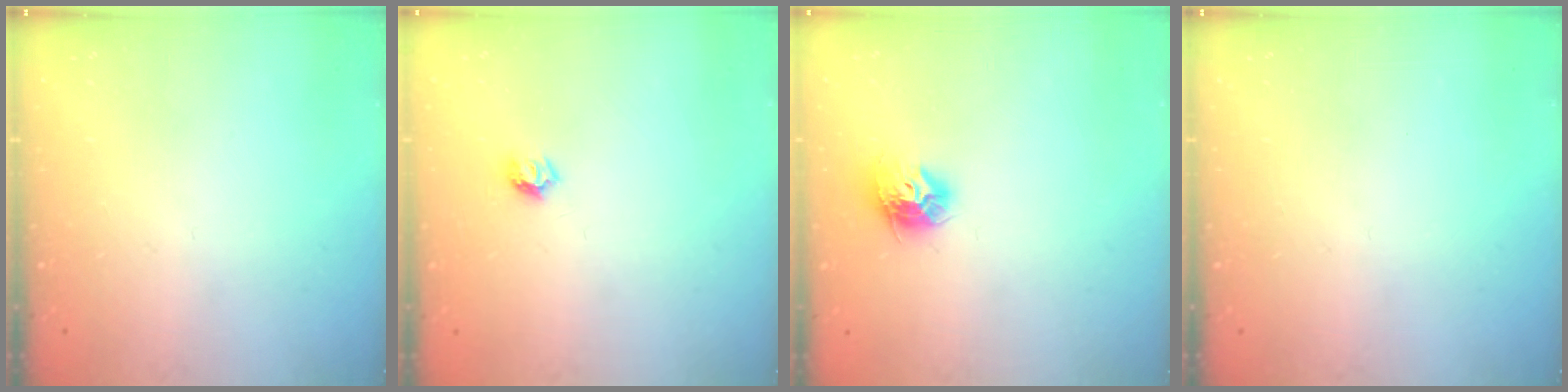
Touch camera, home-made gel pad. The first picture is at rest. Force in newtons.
{"total": 5.5, "press": 5.4, "slide": 0.6}
{"total": 9.9, "press": 9.8, "slide": 0.5}
{"total": 0.0}